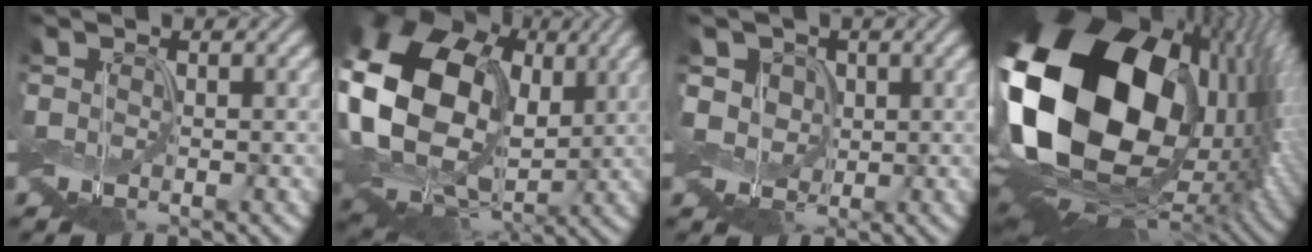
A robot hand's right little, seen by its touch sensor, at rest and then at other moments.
{"total": 18.1, "force": [2.4, 13.8, 11.4], "torque": [-0.235, 0.019, 0.046]}
{"total": 3.7, "force": [0.1, 3.2, 1.9], "torque": [-0.045, 0.009, -0.011]}
{"total": 20.6, "force": [2.0, 13.3, 15.6], "torque": [-0.309, -0.035, 0.043]}